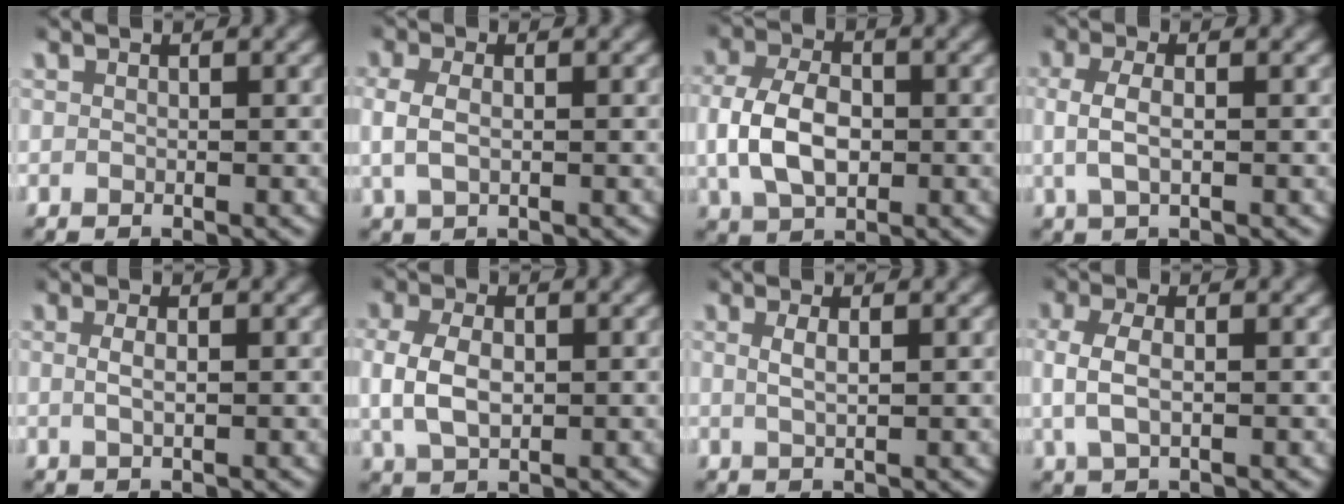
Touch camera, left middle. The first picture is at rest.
{"total": 2.7, "force": [0.2, 1.7, 2.1], "torque": [-0.058, -0.002, 0.007]}
{"total": 5.9, "force": [-0.2, 4.1, 4.2], "torque": [-0.097, -0.008, 0.005]}
{"total": 2.8, "force": [0.2, 1.2, 2.5], "torque": [-0.063, -0.001, 0.005]}
{"total": 1.2, "force": [0.1, 0.2, 1.1], "torque": [-0.026, -0.004, 0.006]}
{"total": 4.2, "force": [0.1, 2.9, 3.0], "torque": [-0.078, -0.003, 0.011]}
{"total": 1.5, "force": [0.5, 0.3, 1.4], "torque": [-0.029, -0.003, 0.014]}
{"total": 3.2, "force": [0.3, 1.6, 2.8], "torque": [-0.073, -0.002, 0.008]}